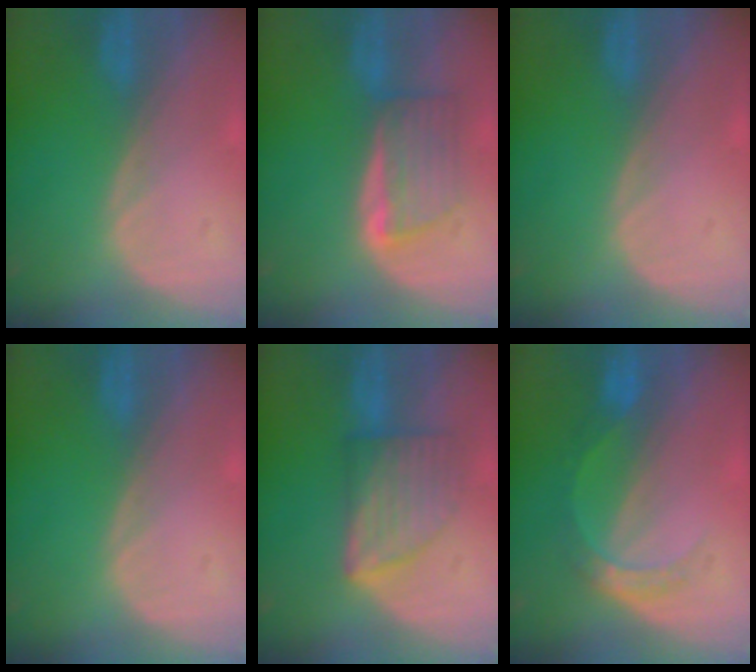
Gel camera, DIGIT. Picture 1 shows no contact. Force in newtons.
{"total": 5.6, "press": 5.5, "slide": 1.4}
{"total": 0.0}
{"total": 0.0}
{"total": 6.5, "press": 6.5, "slide": 0.1}
{"total": 5.0, "press": 4.5, "slide": 2.2}